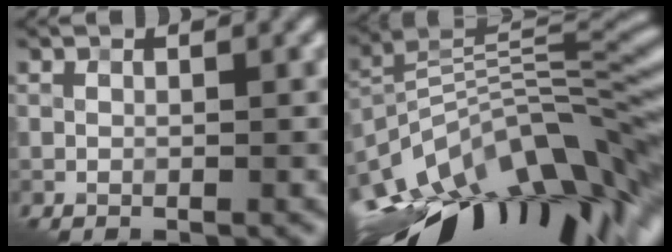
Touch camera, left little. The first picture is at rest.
{"total": 15.5, "force": [-8.2, 5.8, 11.8], "torque": [-0.217, 0.008, -0.144]}